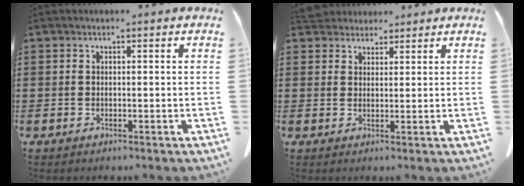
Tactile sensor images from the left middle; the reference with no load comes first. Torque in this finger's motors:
{"motor_torque": [0.40, -0.18, 0.18, 0.03]}